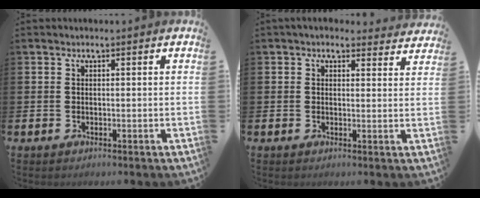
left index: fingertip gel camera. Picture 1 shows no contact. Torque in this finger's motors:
{"motor_torque": [1.12, -1.02, 0.35, 0.04]}